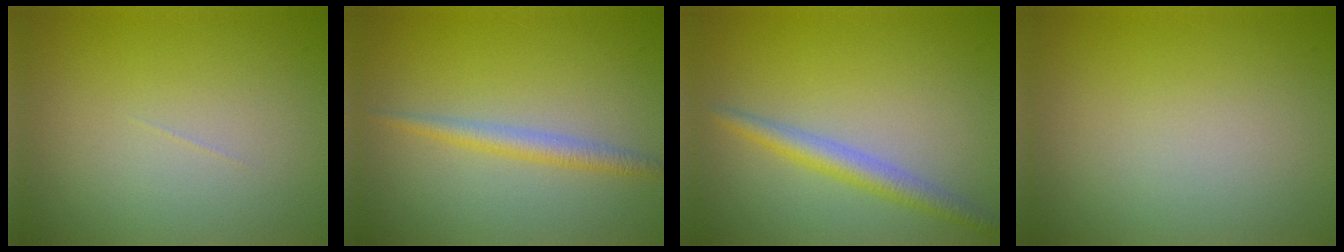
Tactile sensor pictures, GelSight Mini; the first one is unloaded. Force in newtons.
{"total": 2.0, "press": 2.0, "slide": 0.1}
{"total": 2.7, "press": 2.7, "slide": 0.1}
{"total": 0.0}